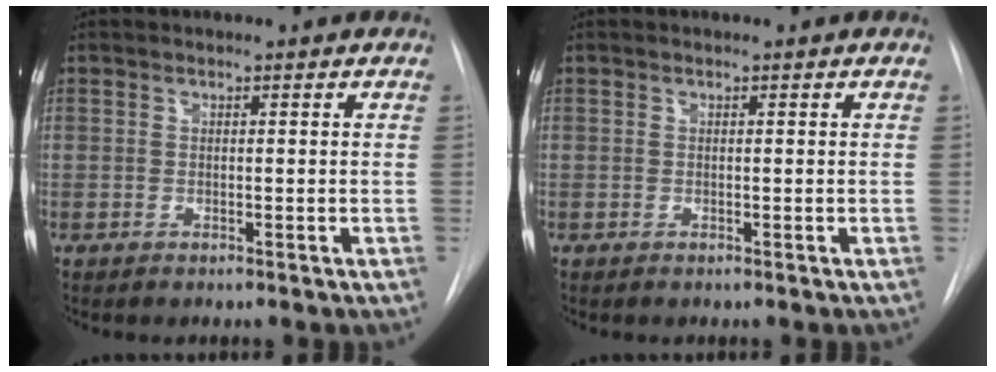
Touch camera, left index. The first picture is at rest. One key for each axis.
{"total": 0.0}